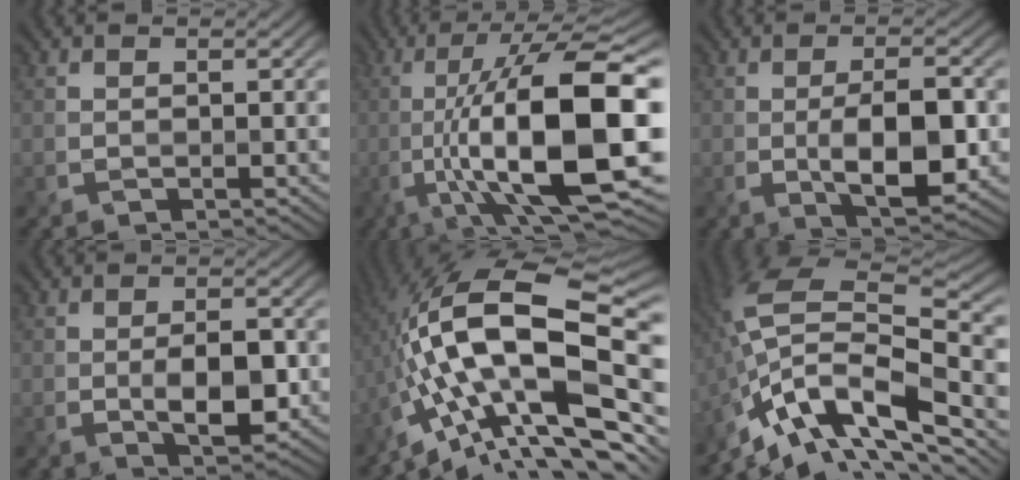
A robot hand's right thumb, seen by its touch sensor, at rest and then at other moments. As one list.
[{"total": 17.1, "force": [-3.0, 4.9, 16.1], "torque": [-0.266, 0.011, -0.043]}, {"total": 7.8, "force": [-1.3, 2.9, 7.1], "torque": [-0.118, -0.008, -0.014]}, {"total": 4.9, "force": [-0.7, 2.2, 4.4], "torque": [-0.075, -0.007, -0.005]}, {"total": 19.4, "force": [-3.5, 7.6, 17.5], "torque": [-0.309, 0.033, -0.080]}, {"total": 15.6, "force": [-7.1, 6.8, 12.1], "torque": [-0.256, 0.002, -0.133]}]